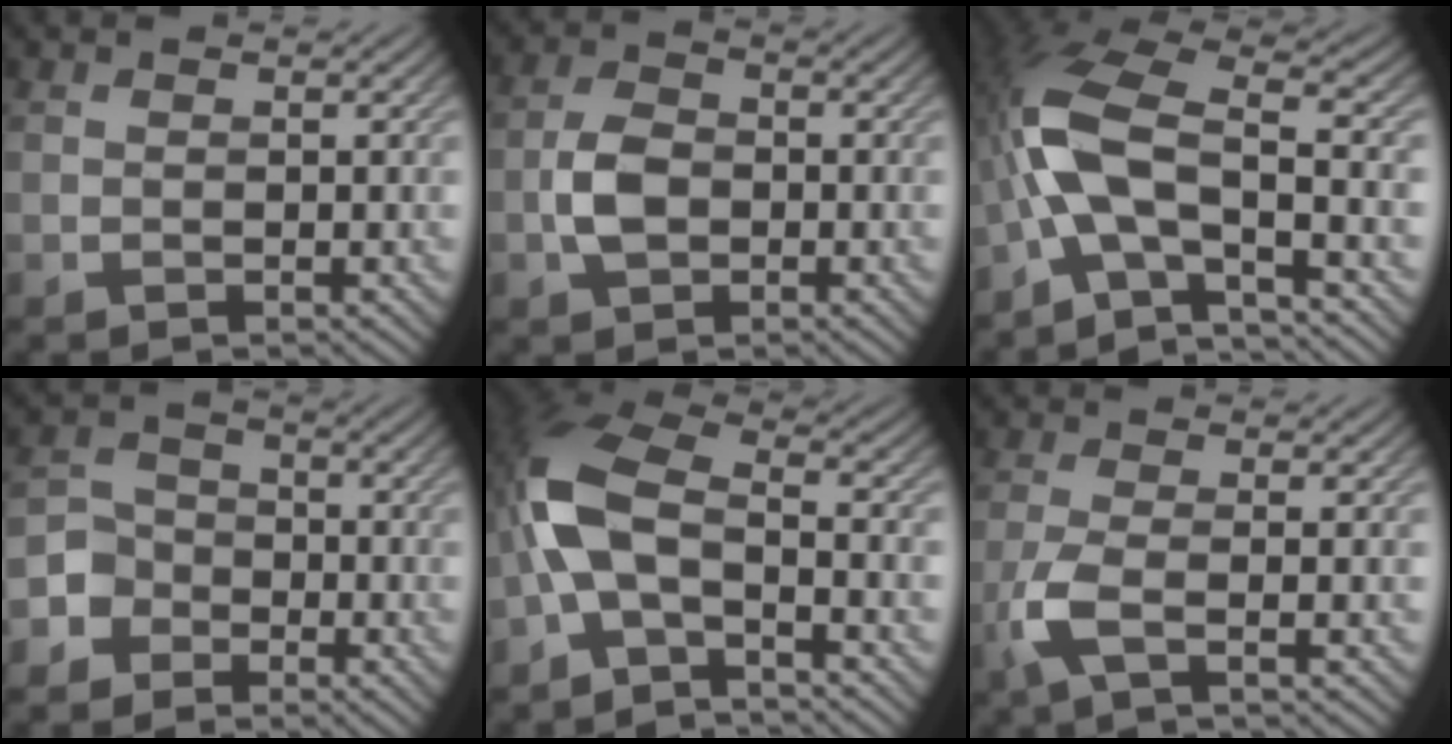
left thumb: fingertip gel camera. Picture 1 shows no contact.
{"total": 4.2, "force": [-1.0, 2.9, 2.9], "torque": [-0.069, 0.003, -0.028]}
{"total": 11.7, "force": [-3.1, 4.2, 10.4], "torque": [-0.214, 0.006, -0.074]}
{"total": 4.3, "force": [-2.4, 3.5, 0.7], "torque": [-0.016, 0.006, -0.066]}
{"total": 8.5, "force": [-2.7, 3.8, 7.1], "torque": [-0.154, 0.012, -0.080]}
{"total": 3.8, "force": [-1.6, 0.8, 3.4], "torque": [-0.087, -0.003, -0.046]}